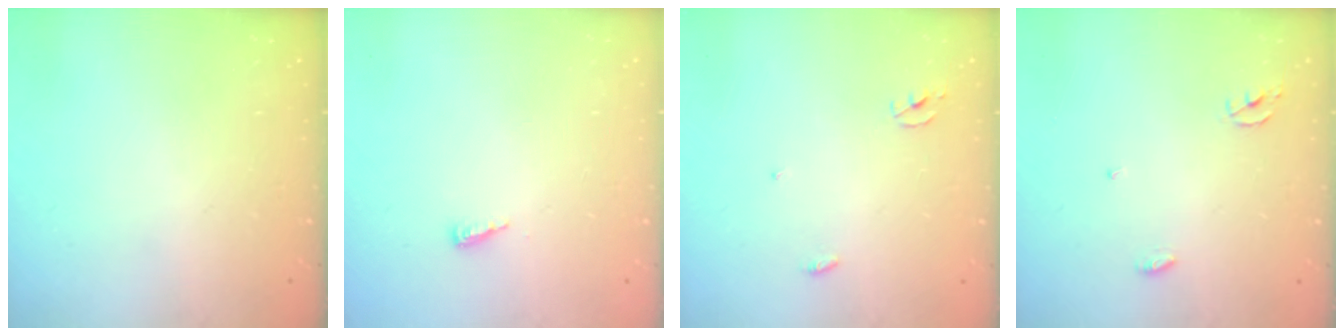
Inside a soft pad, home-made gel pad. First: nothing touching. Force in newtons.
{"total": 4.2, "press": 4.1, "slide": 0.4}
{"total": 2.3, "press": 2.3, "slide": 0.1}
{"total": 3.1, "press": 3.1, "slide": 0.2}